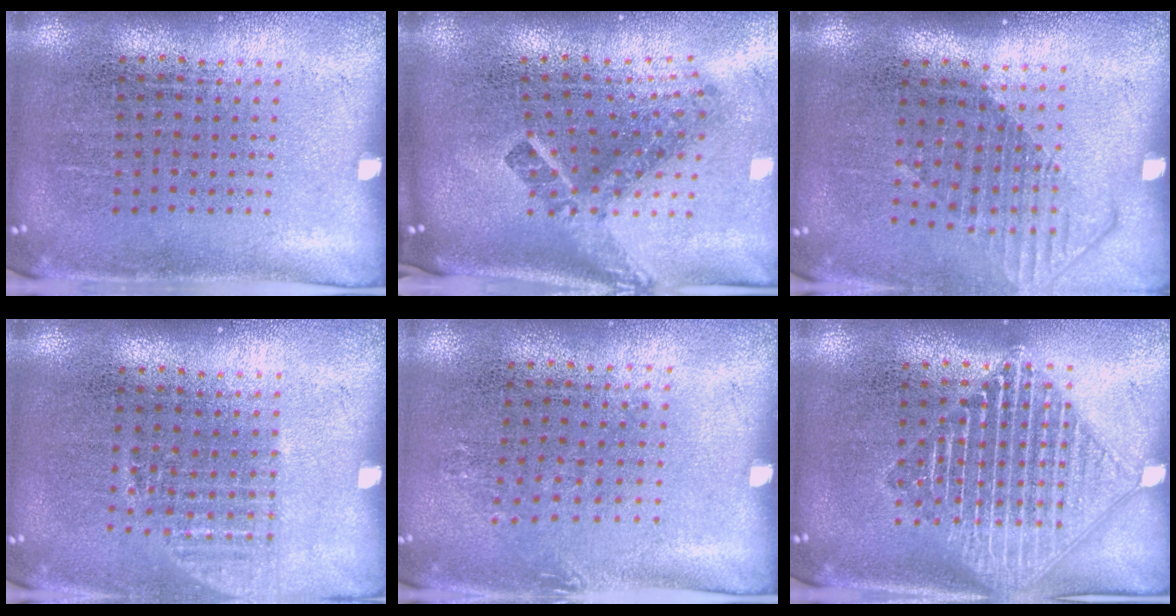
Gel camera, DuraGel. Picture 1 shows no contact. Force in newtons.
{"total": 2.7, "press": 1.6, "slide": 2.1}
{"total": 1.4, "press": 1.1, "slide": 0.9}
{"total": 1.1, "press": 1.0, "slide": 0.4}
{"total": 0.7, "press": 0.7, "slide": 0.2}
{"total": 2.3, "press": 2.3, "slide": 0.4}